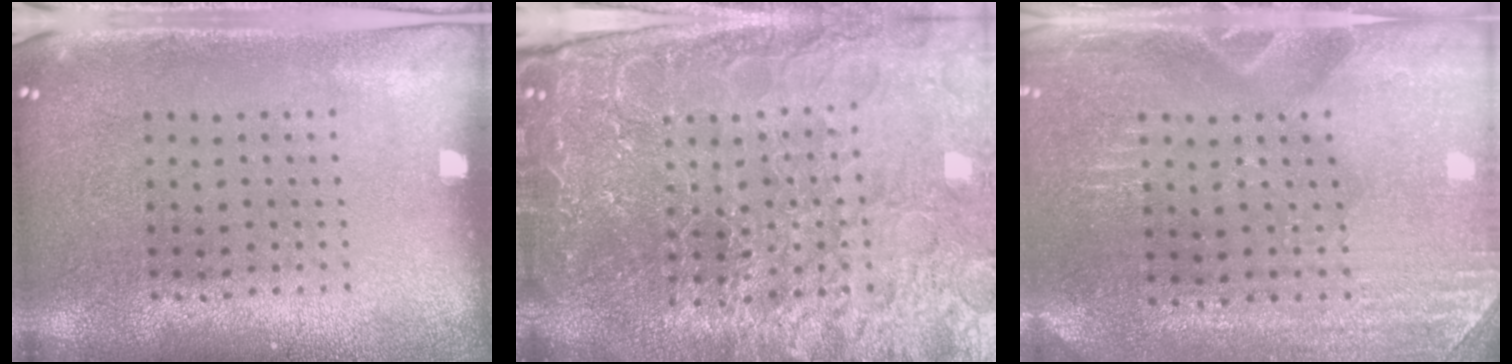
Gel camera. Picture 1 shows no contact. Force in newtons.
{"total": 5.5, "press": 5.0, "slide": 2.3}
{"total": 2.9, "press": 2.8, "slide": 0.4}